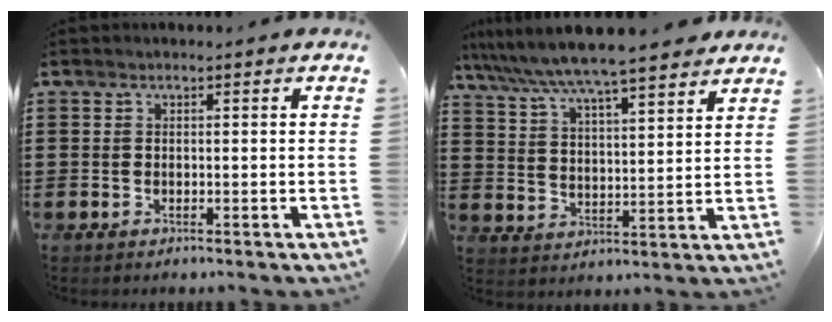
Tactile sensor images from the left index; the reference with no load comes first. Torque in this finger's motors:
{"motor_torque": [1.62, -0.51, 1.05, 0.21]}